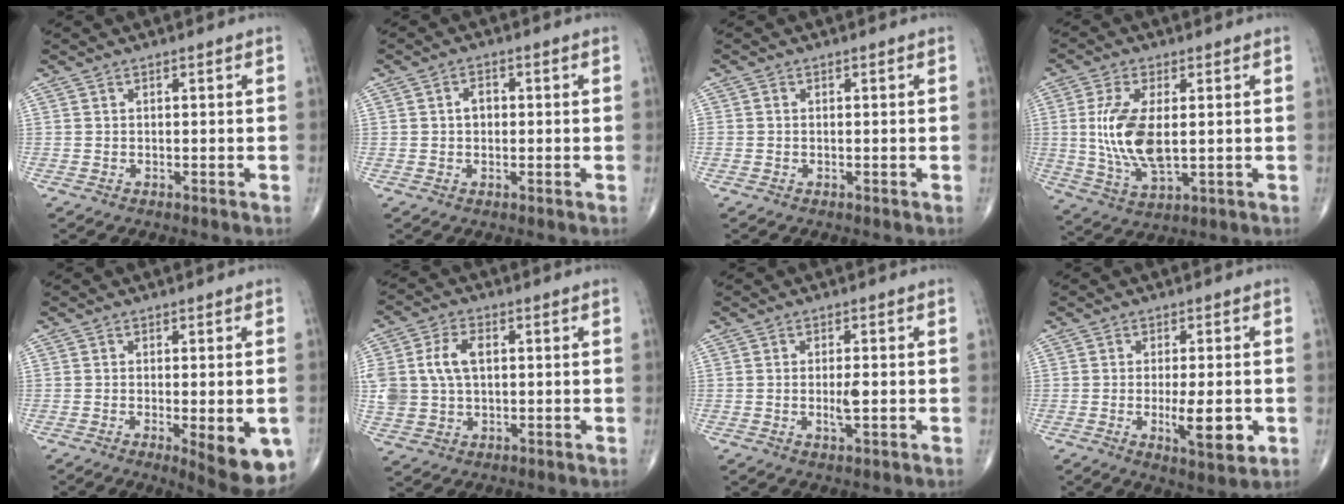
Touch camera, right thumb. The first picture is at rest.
{"total": 2.4, "force": [0.1, 1.8, 1.6], "torque": [-0.018, 0.009, 0.000]}
{"total": 0.5, "force": [-0.1, 0.5, 0.2], "torque": [0.000, 0.002, -0.002]}
{"total": 12.0, "force": [0.8, 5.4, 10.7], "torque": [-0.222, -0.014, 0.023]}
{"total": 10.8, "force": [-3.6, 3.4, 9.6], "torque": [-0.115, -0.015, -0.039]}
{"total": 9.4, "force": [1.7, 6.3, 6.8], "torque": [-0.142, 0.007, 0.039]}
{"total": 3.2, "force": [-0.3, 1.1, 3.0], "torque": [-0.050, -0.004, -0.005]}
{"total": 8.3, "force": [-1.7, 2.5, 7.7], "torque": [-0.117, -0.016, -0.020]}